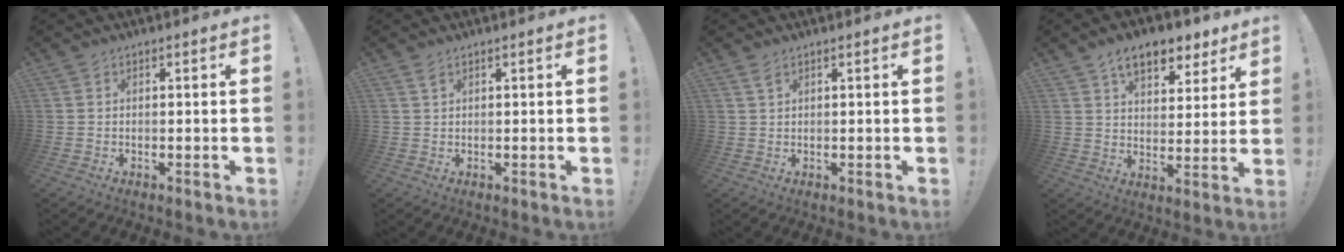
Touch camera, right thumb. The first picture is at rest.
{"total": 1.7, "force": [1.0, 0.6, 1.2], "torque": [-0.016, -0.003, 0.017]}
{"total": 2.2, "force": [1.4, 0.8, 1.4], "torque": [-0.022, -0.003, 0.025]}
{"total": 11.0, "force": [7.2, 5.8, 5.9], "torque": [-0.075, -0.040, 0.128]}